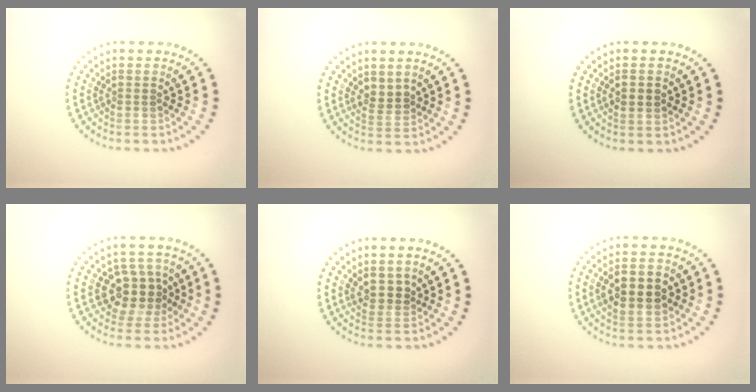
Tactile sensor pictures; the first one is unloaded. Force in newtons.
{"total": 1.7, "press": 1.6, "slide": 0.8}
{"total": 2.1, "press": 2.0, "slide": 0.2}
{"total": 4.1, "press": 3.8, "slide": 1.6}
{"total": 1.8, "press": 1.5, "slide": 1.1}
{"total": 4.6, "press": 4.6, "slide": 0.2}